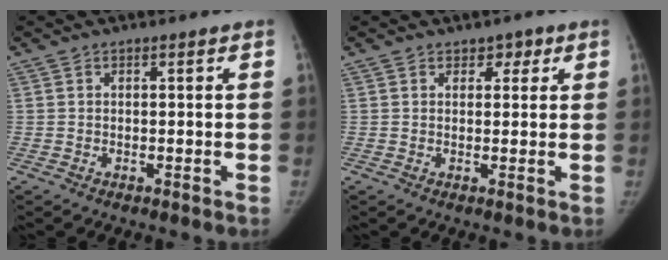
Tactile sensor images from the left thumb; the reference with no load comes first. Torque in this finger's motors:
{"motor_torque": [0.07, 0.28, -0.06, -0.02, -0.04]}